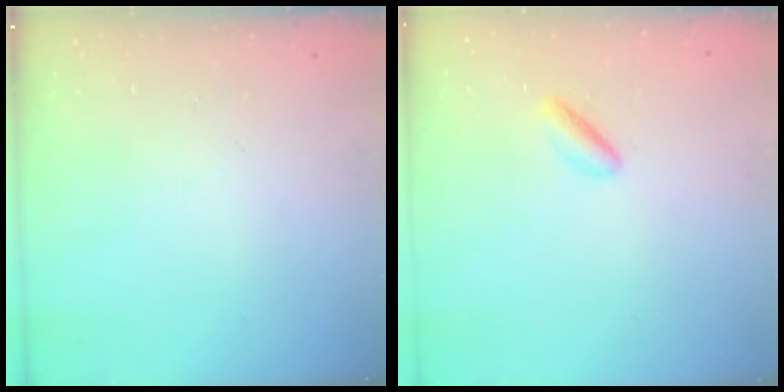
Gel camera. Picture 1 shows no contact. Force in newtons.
{"total": 2.4, "press": 2.4, "slide": 0.4}